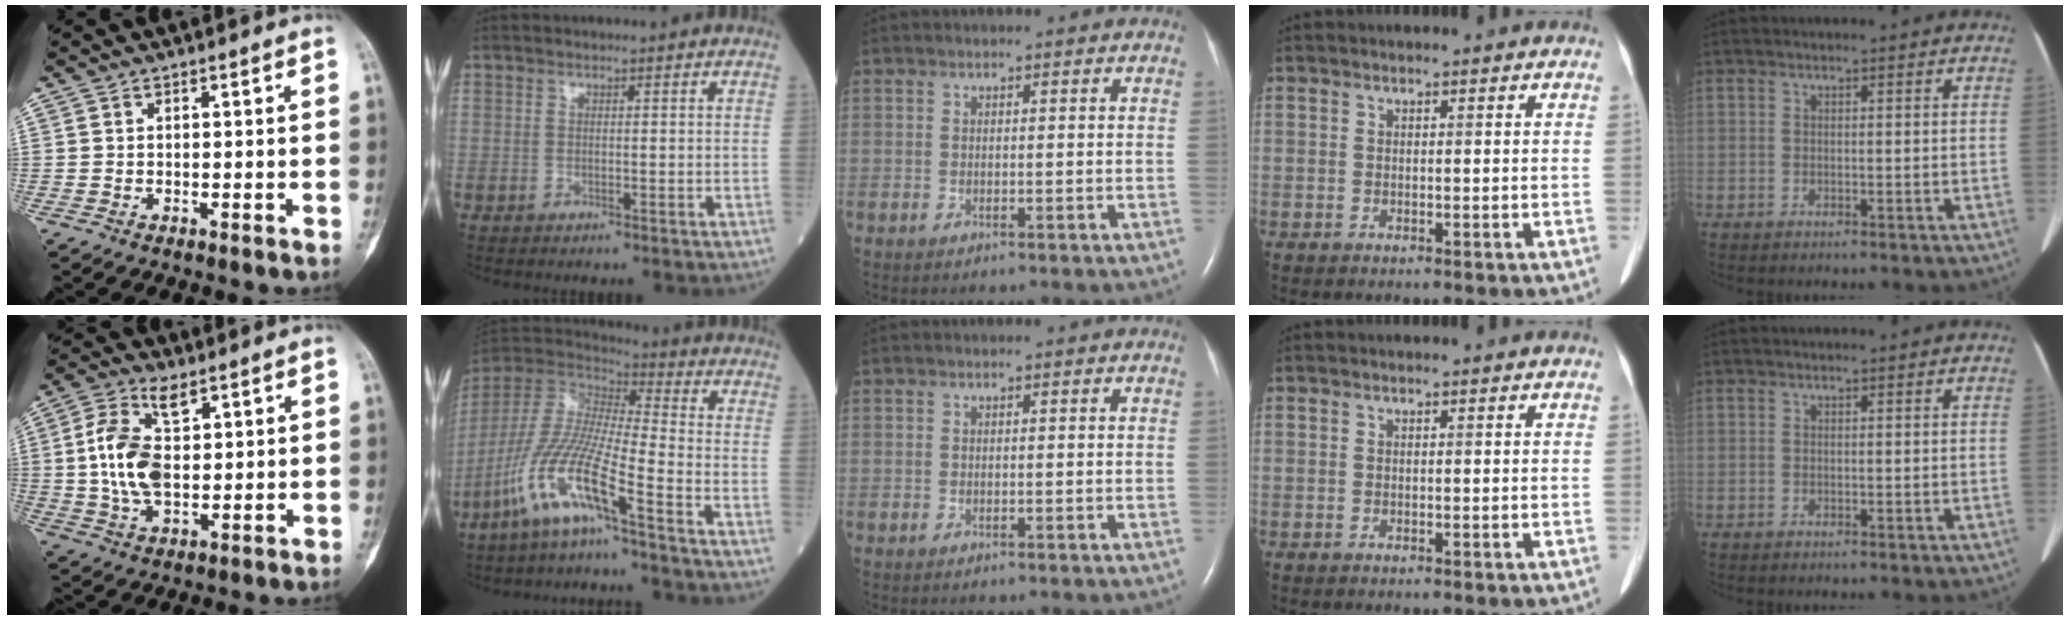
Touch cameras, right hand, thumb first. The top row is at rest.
{"thumb": {"total": 11.6, "force": [2.8, 6.3, 9.4], "torque": [-0.185, 0.003, 0.054]}, "index": {"total": 13.5, "force": [-7.5, 0.4, 11.2], "torque": [-0.251, -0.024, -0.156]}}